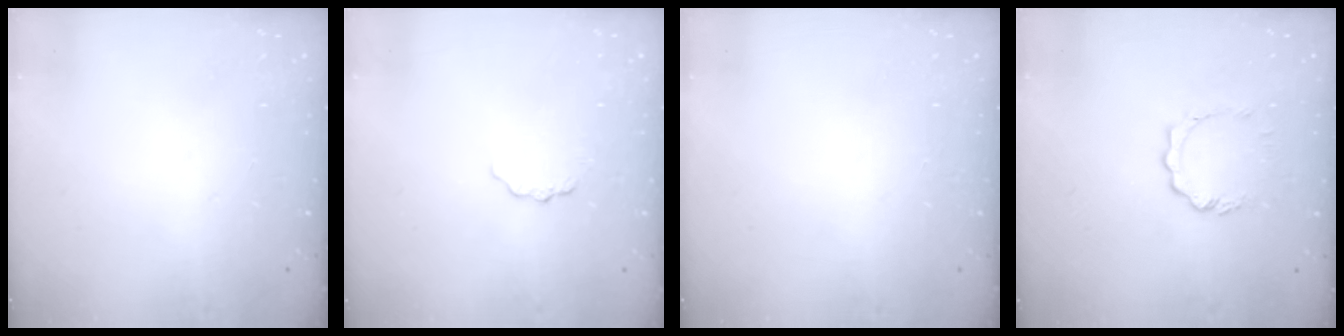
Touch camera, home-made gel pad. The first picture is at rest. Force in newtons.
{"total": 3.7, "press": 3.7, "slide": 0.3}
{"total": 0.0}
{"total": 4.7, "press": 4.7, "slide": 0.4}